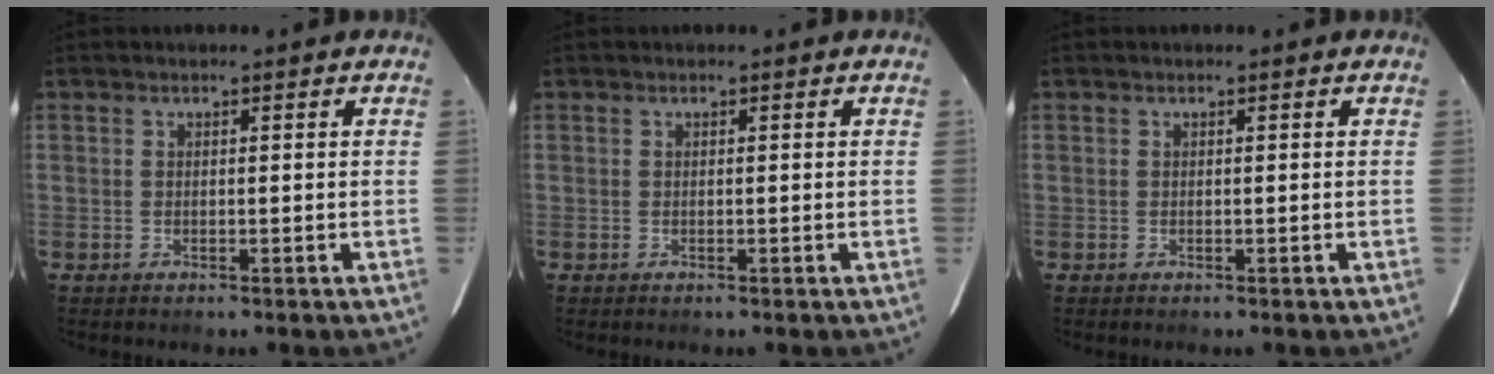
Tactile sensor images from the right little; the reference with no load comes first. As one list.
[{"total": 0.0}, {"total": 0.0}]